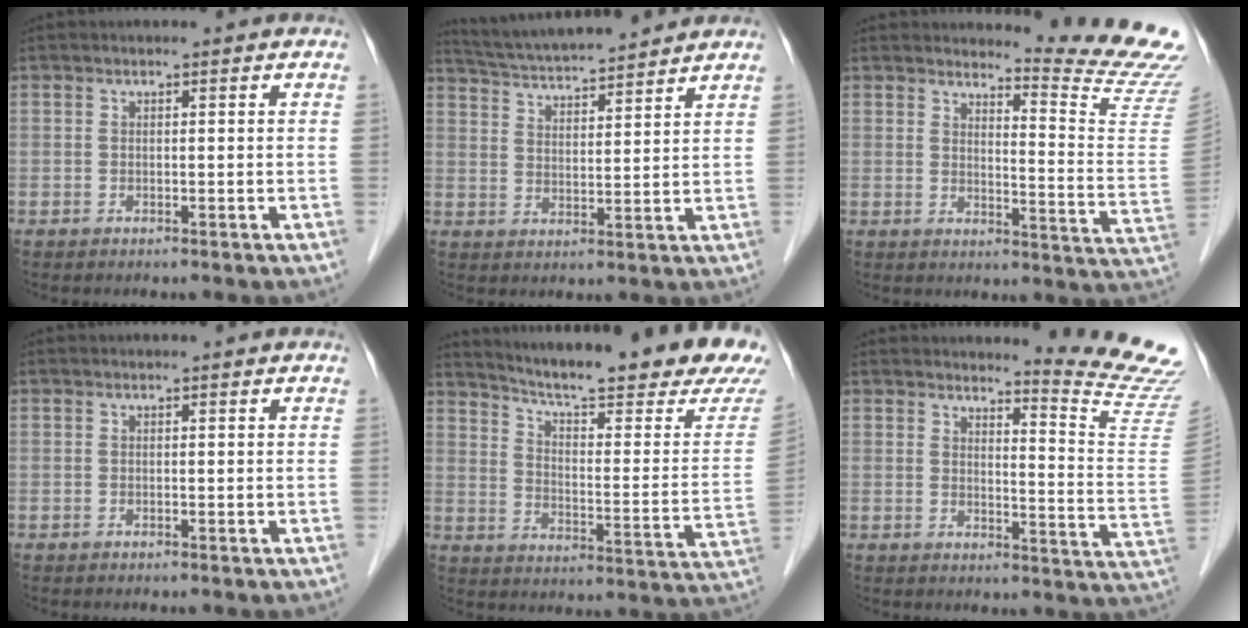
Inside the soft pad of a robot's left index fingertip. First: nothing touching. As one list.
[{"total": 12.7, "force": [11.8, 0.5, 4.6], "torque": [-0.087, 0.022, 0.188]}, {"total": 12.9, "force": [12.6, -2.3, 1.7], "torque": [-0.027, -0.135, 0.138]}, {"total": 0.0}, {"total": 27.2, "force": [23.6, 2.0, 13.2], "torque": [-0.203, -0.082, 0.302]}, {"total": 11.7, "force": [11.3, -2.3, 2.0], "torque": [-0.027, -0.127, 0.121]}]